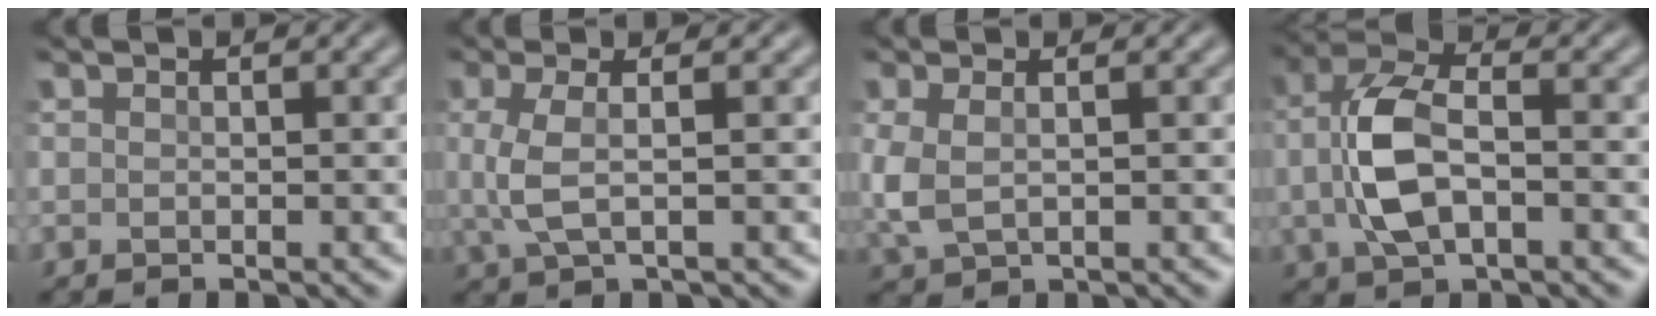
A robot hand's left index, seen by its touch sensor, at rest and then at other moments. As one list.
[{"total": 3.1, "force": [0.0, 0.8, 3.0], "torque": [-0.077, 0.001, 0.000]}, {"total": 3.5, "force": [-0.5, 2.1, 2.7], "torque": [-0.075, -0.009, -0.003]}, {"total": 6.3, "force": [-0.5, 3.2, 5.4], "torque": [-0.117, 0.004, -0.013]}]